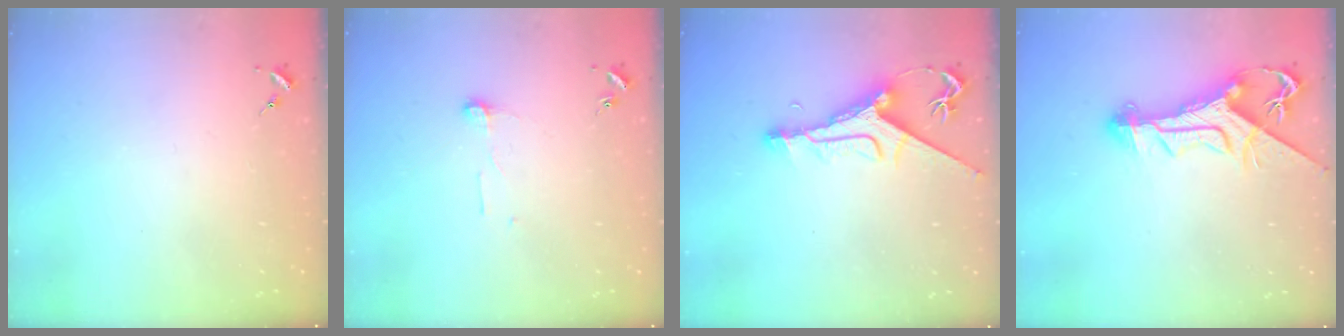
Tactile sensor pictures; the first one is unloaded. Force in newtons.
{"total": 5.6, "press": 5.5, "slide": 0.5}
{"total": 9.9, "press": 9.8, "slide": 1.3}
{"total": 12.5, "press": 12.4, "slide": 1.3}